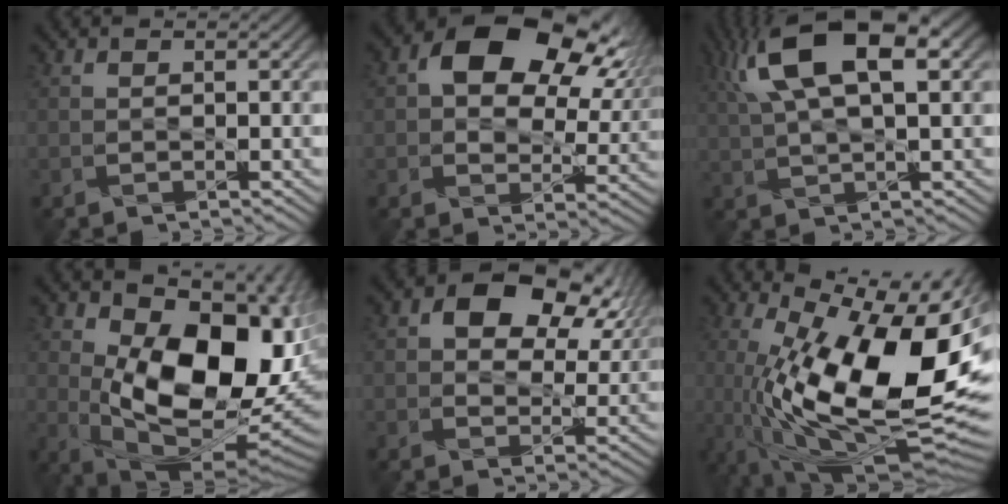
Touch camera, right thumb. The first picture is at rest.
{"total": 14.0, "force": [5.6, 9.0, 9.0], "torque": [-0.149, 0.002, 0.096]}
{"total": 13.2, "force": [5.6, 4.9, 10.9], "torque": [-0.217, 0.016, 0.097]}
{"total": 18.1, "force": [2.1, 10.6, 14.5], "torque": [-0.212, -0.020, 0.045]}
{"total": 11.2, "force": [5.1, 7.1, 7.0], "torque": [-0.110, 0.007, 0.081]}
{"total": 20.0, "force": [-1.7, 7.8, 18.3], "torque": [-0.301, -0.029, -0.030]}